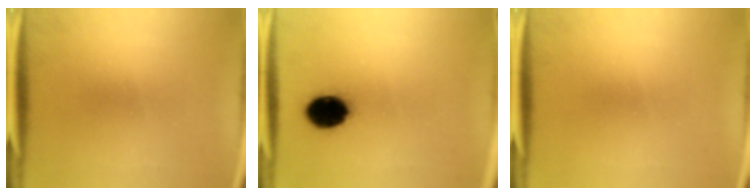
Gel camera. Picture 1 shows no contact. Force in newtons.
{"total": 10.0}
{"total": 0.0}